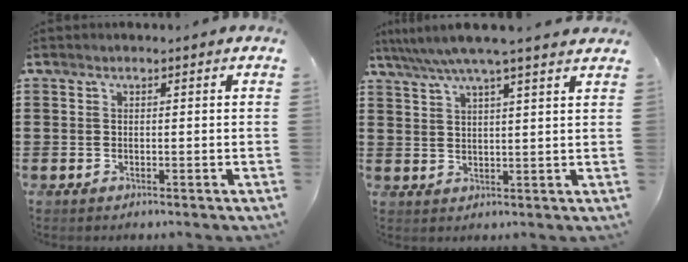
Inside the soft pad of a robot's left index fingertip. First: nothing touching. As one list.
[{"total": 5.6, "force": [4.5, -0.2, 3.2], "torque": [-0.076, -0.015, 0.078]}]